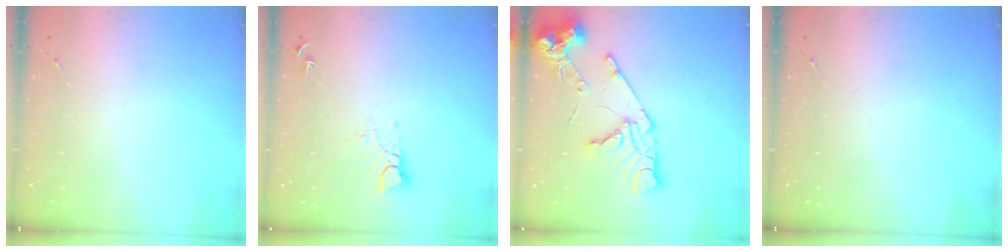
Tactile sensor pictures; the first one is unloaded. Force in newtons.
{"total": 4.3, "press": 4.3, "slide": 0.4}
{"total": 16.4, "press": 16.3, "slide": 1.9}
{"total": 0.0}